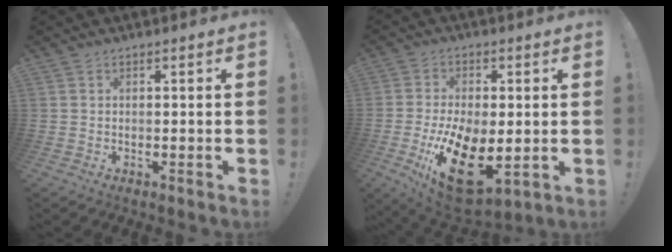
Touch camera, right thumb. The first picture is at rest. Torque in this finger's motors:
{"motor_torque": [0.23, 1.10, 2.07, -0.70, 0.52]}